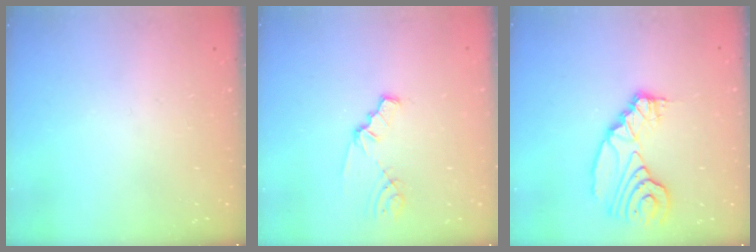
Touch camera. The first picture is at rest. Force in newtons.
{"total": 1.8, "press": 1.7, "slide": 0.3}
{"total": 11.2, "press": 11.1, "slide": 0.9}